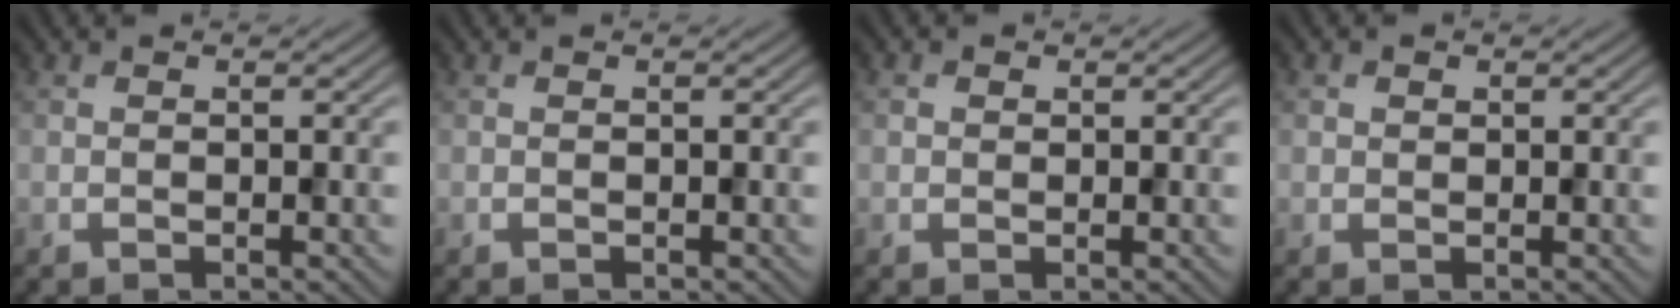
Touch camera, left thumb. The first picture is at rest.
{"total": 0.0}
{"total": 0.7, "force": [0.1, 0.7, 0.2], "torque": [-0.003, -0.001, 0.000]}
{"total": 0.7, "force": [0.2, 0.6, 0.2], "torque": [-0.005, -0.001, 0.003]}